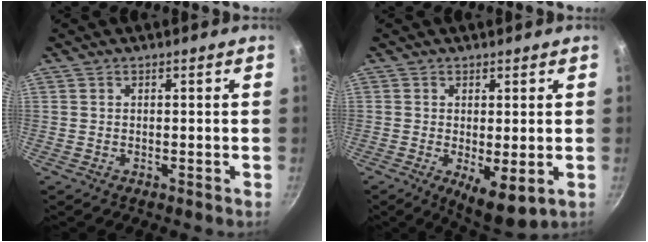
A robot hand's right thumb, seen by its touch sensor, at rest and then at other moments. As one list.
[{"total": 7.2, "force": [-1.7, 2.6, 6.6], "torque": [-0.100, -0.021, -0.017]}]